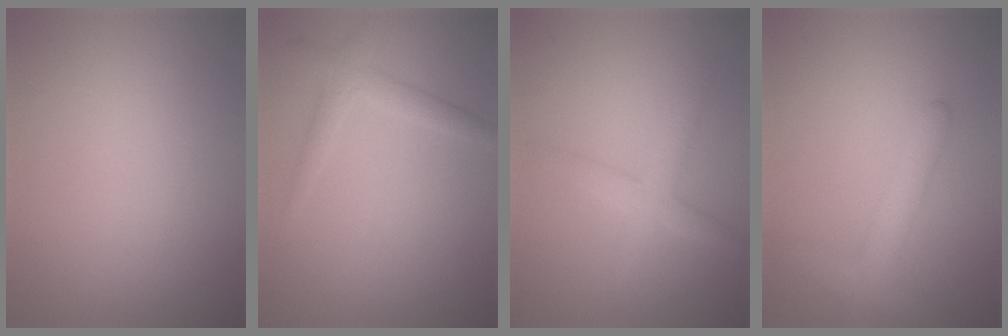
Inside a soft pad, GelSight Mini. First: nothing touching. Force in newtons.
{"total": 2.0, "press": 2.0, "slide": 0.1}
{"total": 2.5, "press": 2.5, "slide": 0.1}
{"total": 3.7, "press": 3.7, "slide": 0.2}